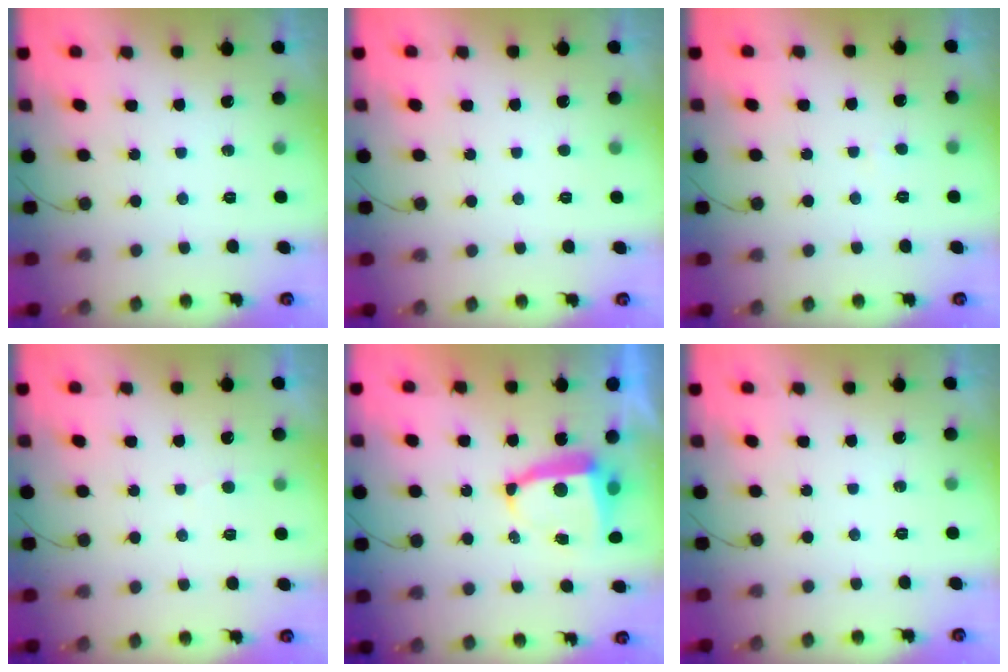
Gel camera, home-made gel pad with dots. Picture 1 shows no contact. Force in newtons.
{"total": 1.6, "press": 1.6, "slide": 0.1}
{"total": 0.7, "press": 0.7, "slide": 0.1}
{"total": 2.0, "press": 2.0, "slide": 0.1}
{"total": 6.4, "press": 6.4, "slide": 0.4}
{"total": 0.0}